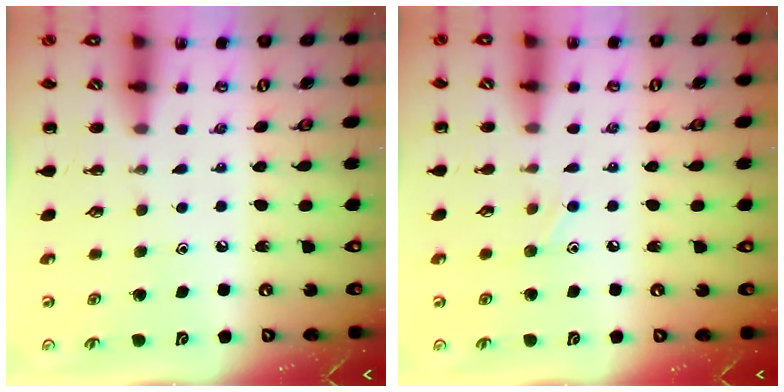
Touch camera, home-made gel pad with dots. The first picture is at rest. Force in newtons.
{"total": 5.1, "press": 4.8, "slide": 1.6}